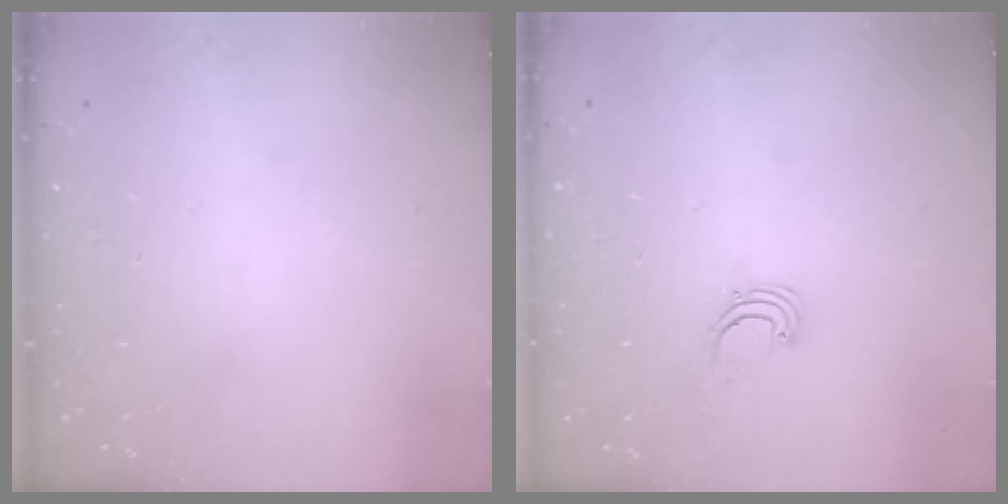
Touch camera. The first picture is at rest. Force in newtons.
{"total": 1.9, "press": 1.9, "slide": 0.1}